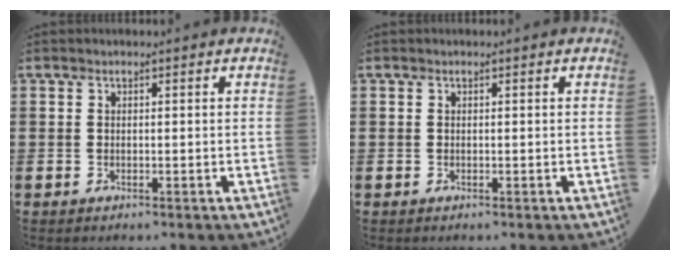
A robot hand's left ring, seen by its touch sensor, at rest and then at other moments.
{"total": 0.0}